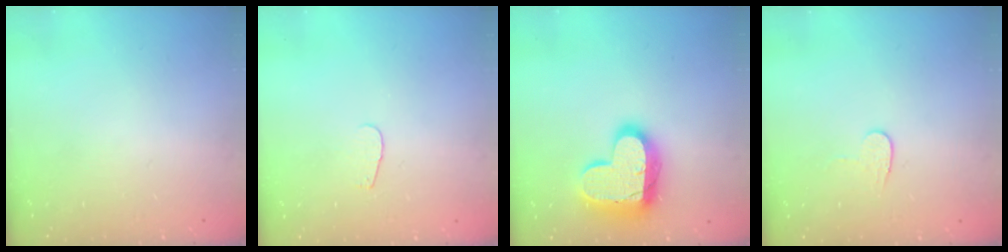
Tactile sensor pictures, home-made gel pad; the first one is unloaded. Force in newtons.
{"total": 2.8, "press": 2.8, "slide": 0.2}
{"total": 18.5, "press": 18.5, "slide": 1.4}
{"total": 5.8, "press": 5.8, "slide": 0.3}